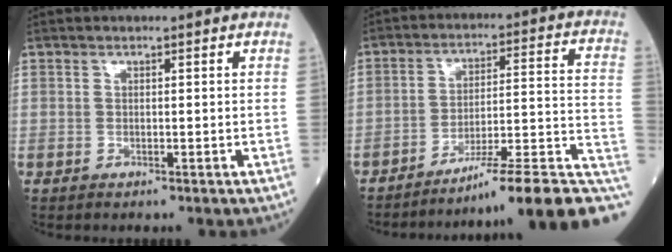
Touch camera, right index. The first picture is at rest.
{"total": 17.2, "force": [-12.8, -0.4, 11.5], "torque": [-0.103, 0.031, -0.190]}